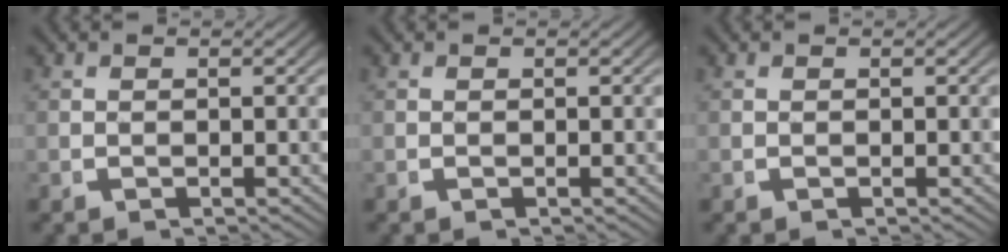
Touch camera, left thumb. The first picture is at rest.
{"total": 0.0}
{"total": 0.0}